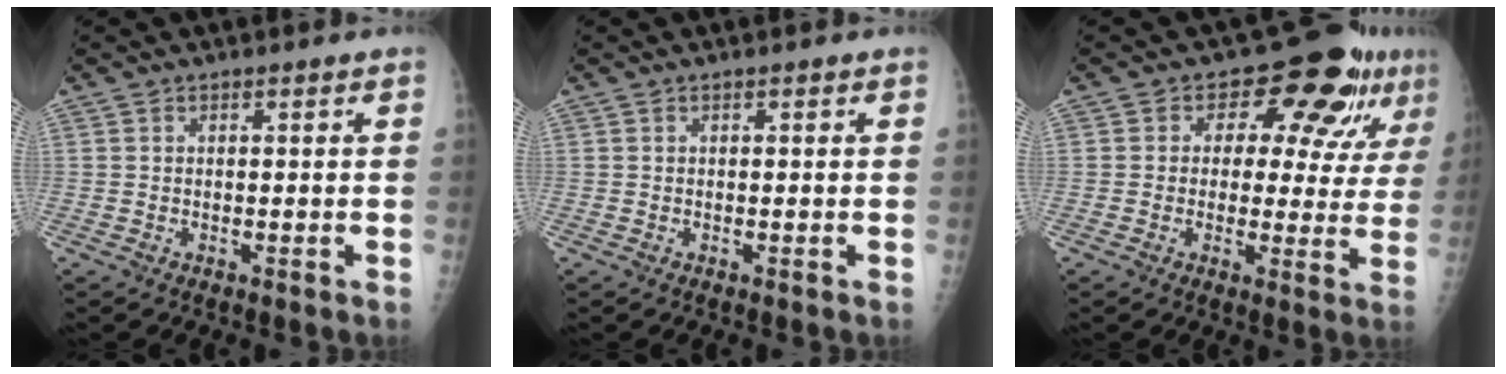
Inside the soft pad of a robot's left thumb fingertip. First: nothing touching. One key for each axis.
{"total": 0.0}
{"total": 13.2, "fx": 6.0, "fy": 7.1, "fz": 9.5, "tx": -0.072, "ty": -0.007, "tz": 0.075}